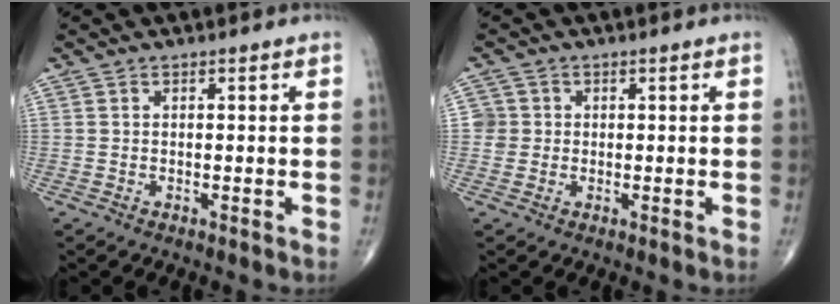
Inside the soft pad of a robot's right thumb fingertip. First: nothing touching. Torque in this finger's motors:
{"motor_torque": [0.02, 0.08, 0.19, 0.13, 0.00]}